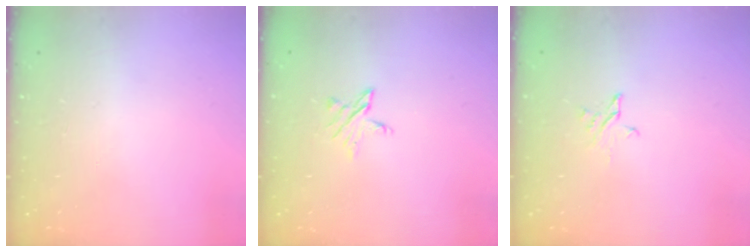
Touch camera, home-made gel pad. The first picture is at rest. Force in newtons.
{"total": 3.8, "press": 3.7, "slide": 0.4}
{"total": 2.5, "press": 2.5, "slide": 0.1}